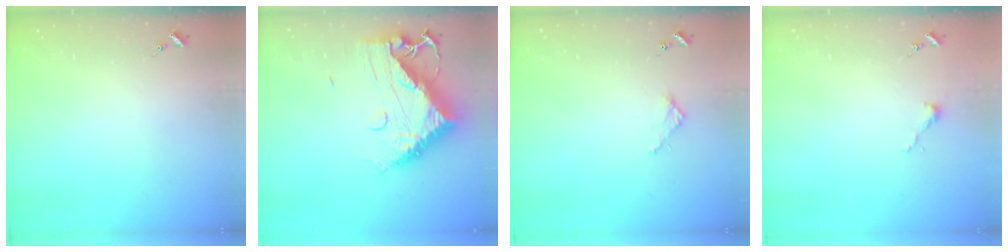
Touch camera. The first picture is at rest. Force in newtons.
{"total": 15.7, "press": 15.6, "slide": 1.5}
{"total": 2.7, "press": 2.7, "slide": 0.2}
{"total": 2.5, "press": 2.5, "slide": 0.2}